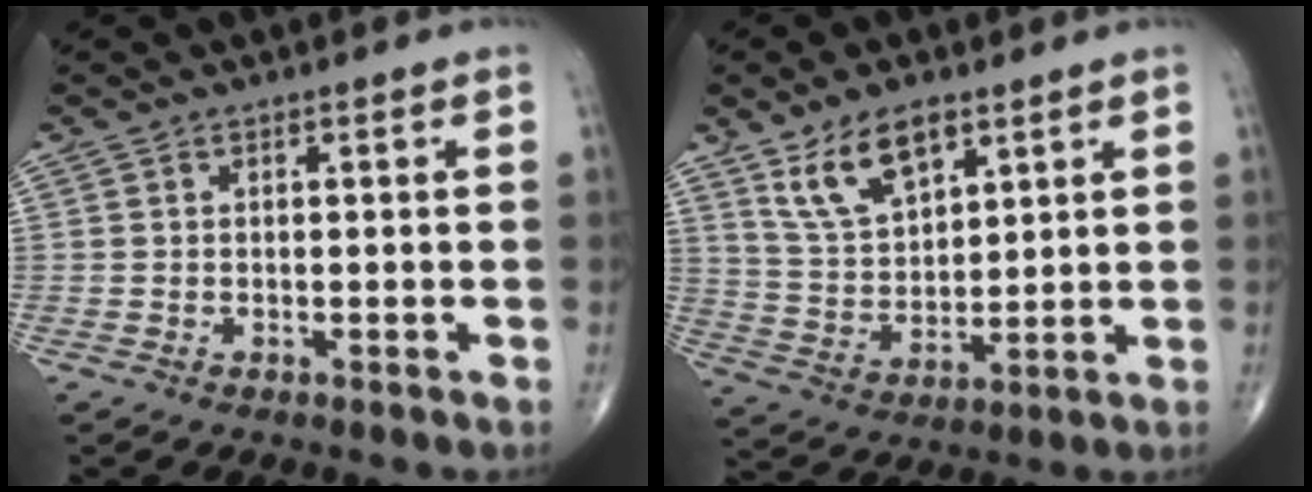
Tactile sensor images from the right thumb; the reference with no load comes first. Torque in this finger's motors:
{"motor_torque": [-0.54, 1.76, 0.68, 0.89, 0.21]}